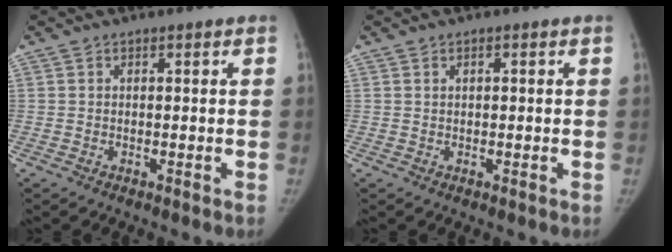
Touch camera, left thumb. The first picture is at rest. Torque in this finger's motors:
{"motor_torque": [-0.12, -0.11, -0.26, 0.19, 0.00]}